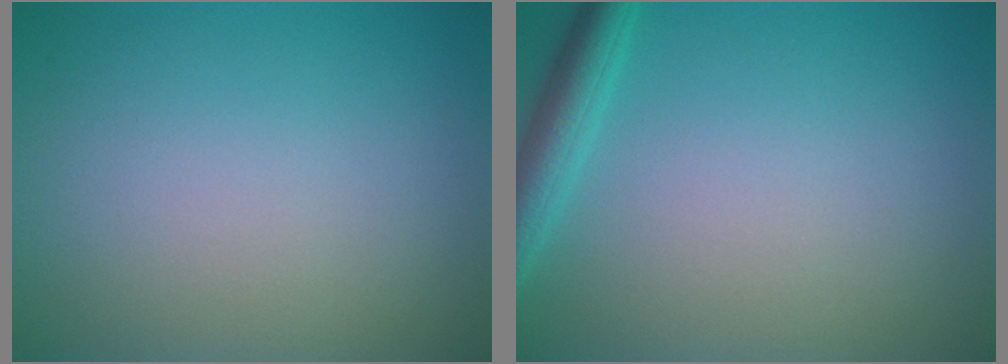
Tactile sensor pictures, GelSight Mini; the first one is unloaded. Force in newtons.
{"total": 3.0, "press": 2.9, "slide": 0.2}